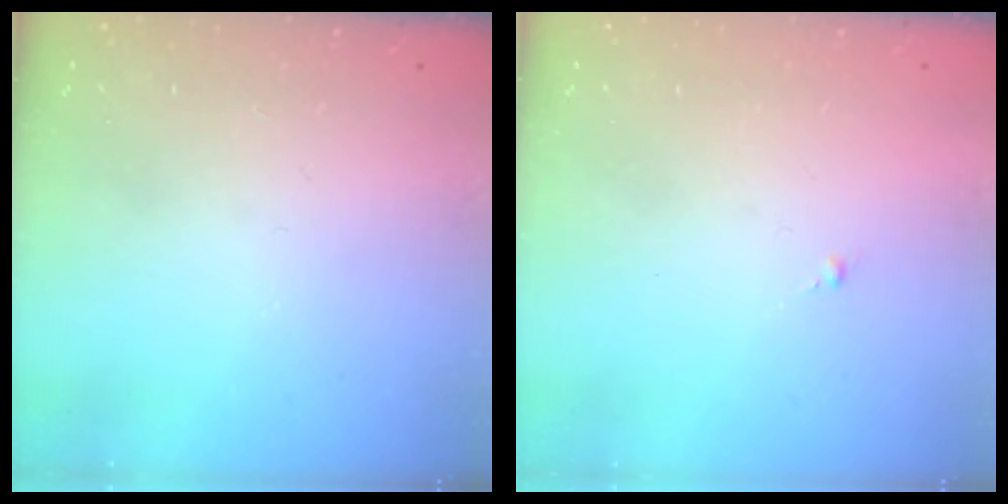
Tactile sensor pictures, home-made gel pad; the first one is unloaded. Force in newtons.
{"total": 0.0}